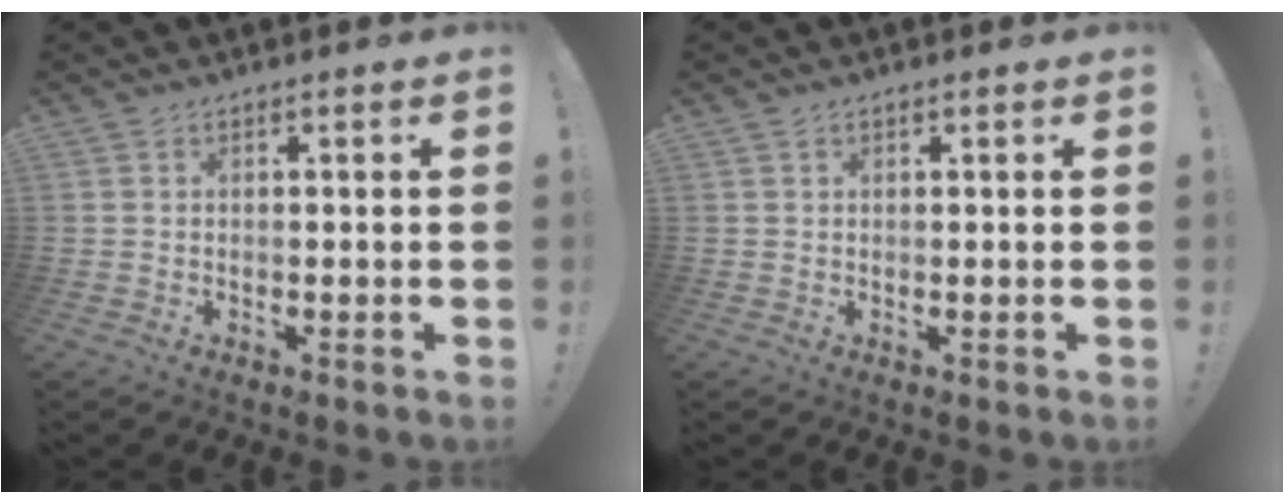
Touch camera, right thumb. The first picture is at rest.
{"total": 0.7, "force": [0.5, 0.3, 0.3], "torque": [-0.004, 0.000, 0.010]}